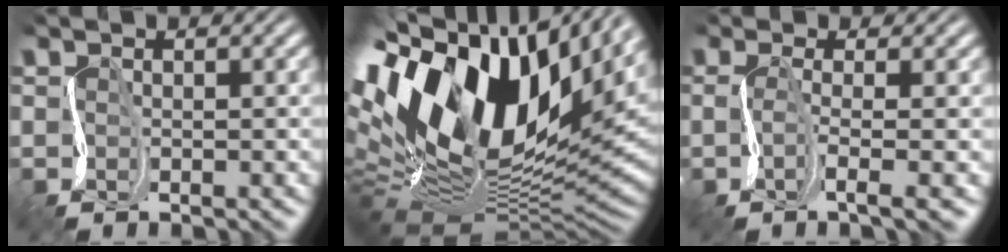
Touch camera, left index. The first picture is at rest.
{"total": 17.4, "force": [7.1, 9.3, 12.8], "torque": [-0.236, 0.020, 0.114]}
{"total": 2.9, "force": [-0.4, 0.4, 2.9], "torque": [-0.053, -0.006, -0.014]}